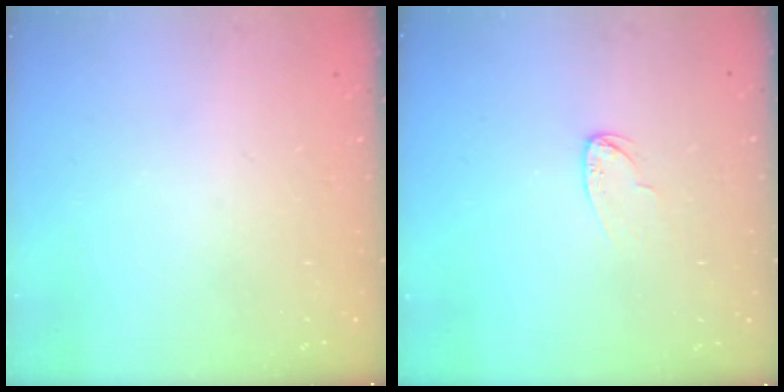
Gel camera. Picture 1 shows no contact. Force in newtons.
{"total": 3.9, "press": 3.9, "slide": 0.3}